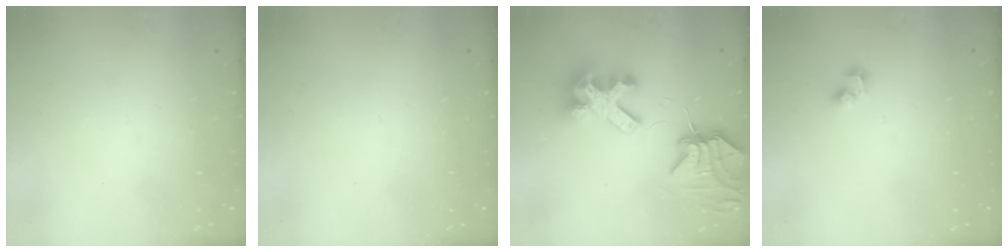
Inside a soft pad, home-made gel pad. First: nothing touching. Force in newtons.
{"total": 0.0}
{"total": 9.8, "press": 9.7, "slide": 1.2}
{"total": 2.7, "press": 2.5, "slide": 1.2}